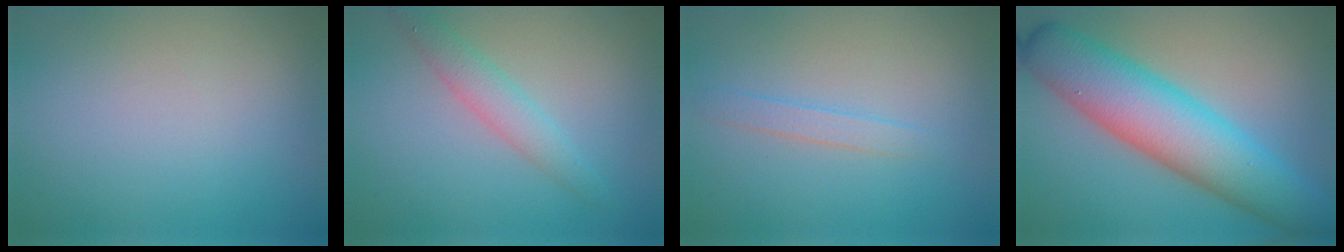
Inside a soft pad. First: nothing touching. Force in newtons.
{"total": 2.4, "press": 2.4, "slide": 0.1}
{"total": 1.4, "press": 1.4, "slide": 0.1}
{"total": 10.1, "press": 10.1, "slide": 0.0}